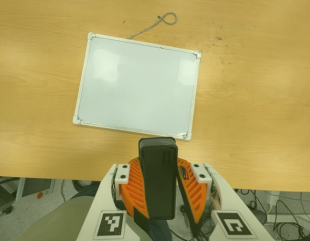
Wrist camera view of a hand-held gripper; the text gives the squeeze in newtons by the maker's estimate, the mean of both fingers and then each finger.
{"total": 10.5, "left": 10.4, "right": 10.6}